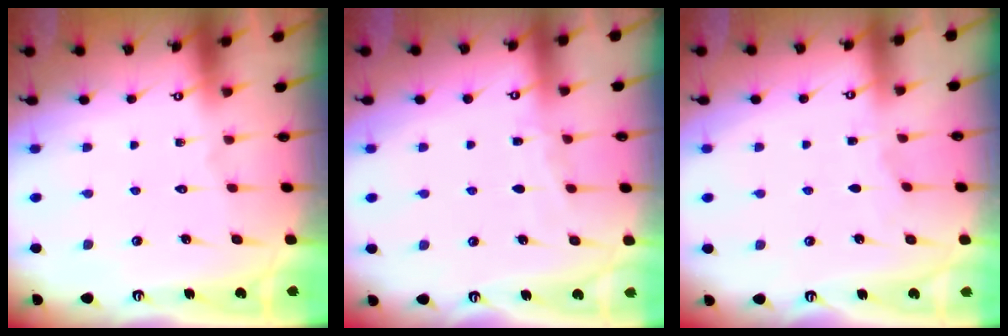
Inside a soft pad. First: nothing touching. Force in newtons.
{"total": 3.7, "press": 3.7, "slide": 0.6}
{"total": 1.6, "press": 1.6, "slide": 0.3}